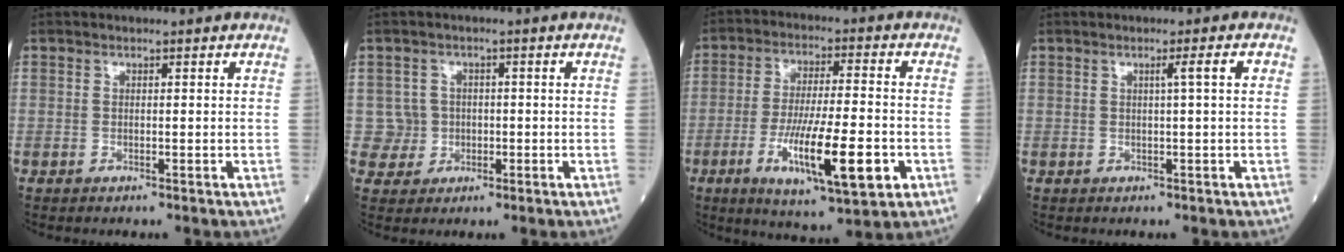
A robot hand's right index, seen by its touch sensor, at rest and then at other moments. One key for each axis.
{"total": 3.7, "fx": 0.0, "fy": 3.7, "fz": -0.3, "tx": 0.022, "ty": 0.010, "tz": 0.002}
{"total": 14.6, "fx": -4.8, "fy": 2.3, "fz": 13.6, "tx": -0.239, "ty": -0.018, "tz": -0.071}
{"total": 2.0, "fx": 0.4, "fy": -0.4, "fz": 1.9, "tx": -0.029, "ty": 0.003, "tz": 0.008}